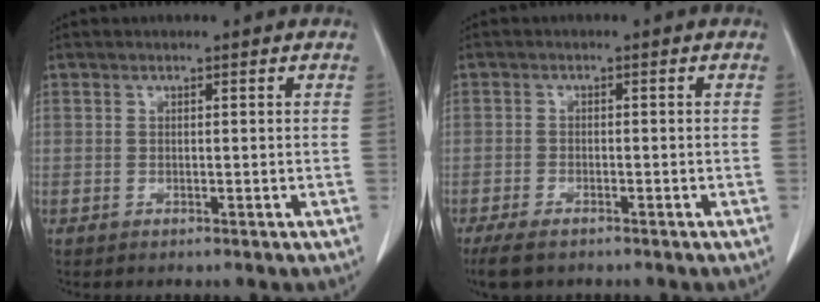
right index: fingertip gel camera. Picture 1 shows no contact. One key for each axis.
{"total": 5.7, "fx": -4.1, "fy": 2.4, "fz": 3.3, "tx": -0.064, "ty": -0.011, "tz": -0.067}